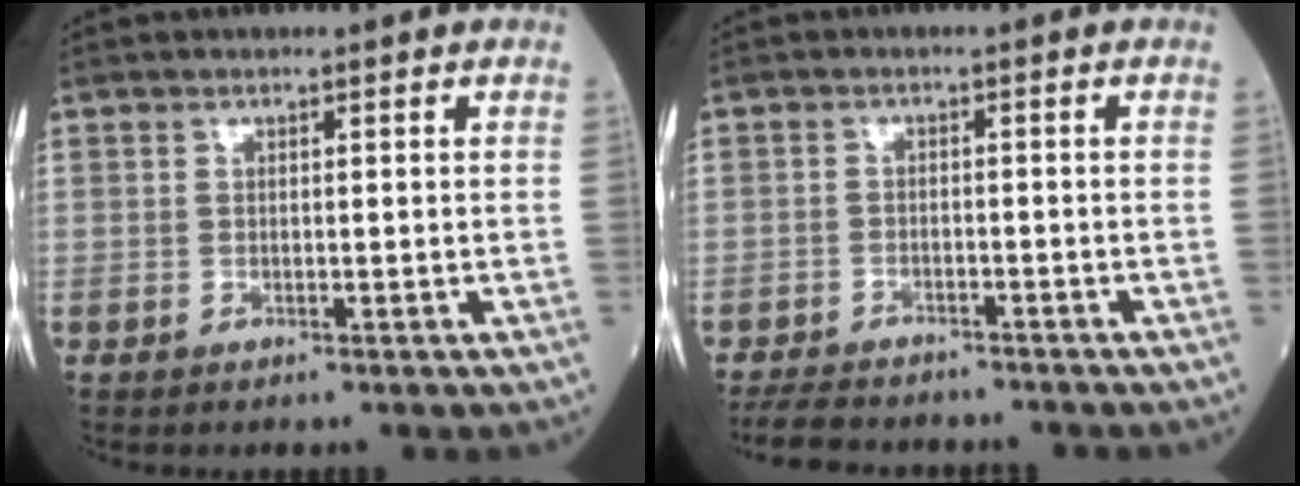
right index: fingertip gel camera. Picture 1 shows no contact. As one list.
[{"total": 11.7, "force": [-10.9, 2.7, 3.2], "torque": [-0.060, 0.002, -0.164]}]